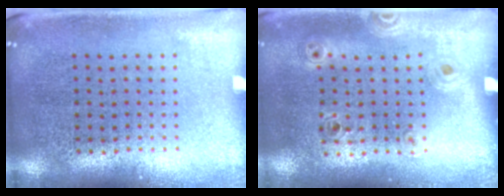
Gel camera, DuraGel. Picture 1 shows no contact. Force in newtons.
{"total": 1.0, "press": 1.0, "slide": 0.2}